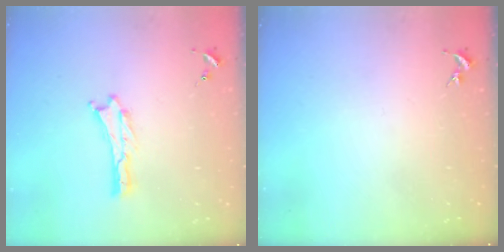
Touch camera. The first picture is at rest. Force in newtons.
{"total": 0.0}